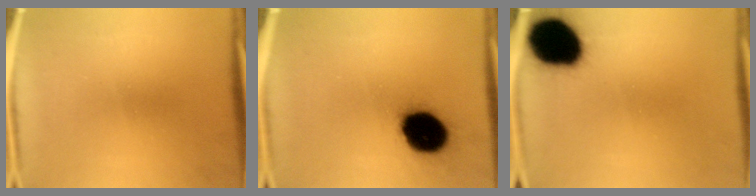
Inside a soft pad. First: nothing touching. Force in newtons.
{"total": 16.4}
{"total": 19.0}